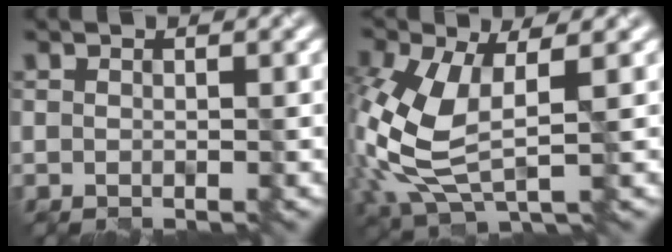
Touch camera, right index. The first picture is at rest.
{"total": 7.7, "force": [0.1, 3.7, 6.8], "torque": [-0.175, -0.002, 0.003]}